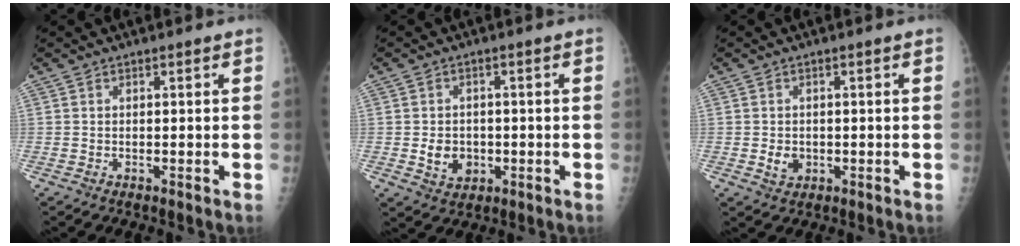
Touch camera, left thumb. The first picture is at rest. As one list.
[{"total": 5.0, "force": [-0.8, 4.1, 2.7], "torque": [-0.026, 0.003, -0.005]}, {"total": 2.7, "force": [-0.4, 2.2, 1.5], "torque": [-0.017, 0.001, -0.001]}]